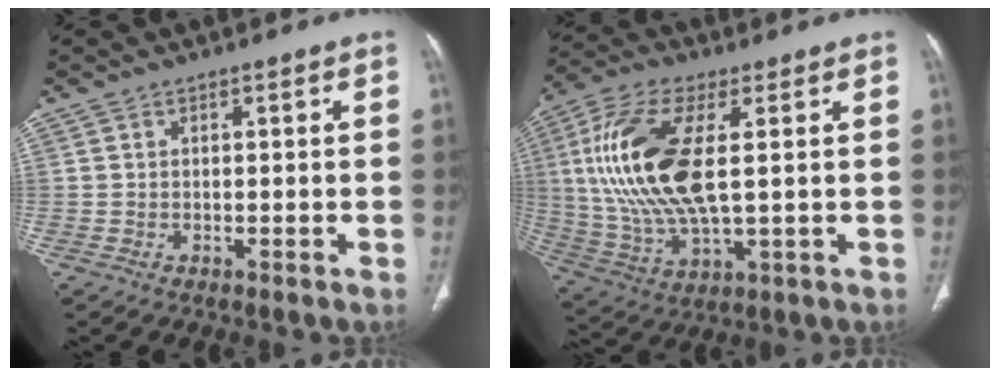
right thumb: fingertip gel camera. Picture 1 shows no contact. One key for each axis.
{"total": 19.2, "fx": 2.7, "fy": 7.8, "fz": 17.3, "tx": -0.377, "ty": -0.007, "tz": 0.055}